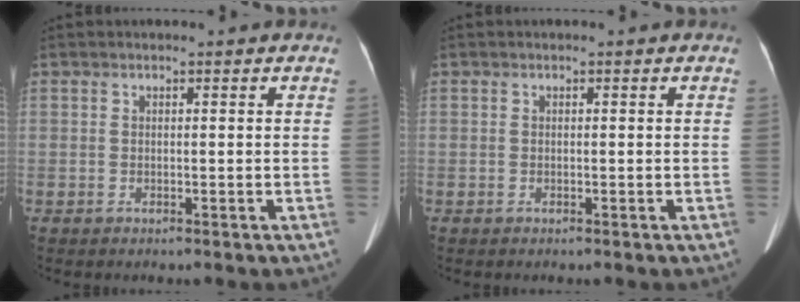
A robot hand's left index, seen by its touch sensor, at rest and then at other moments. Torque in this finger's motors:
{"motor_torque": [0.00, 0.00, 0.00, 0.00]}